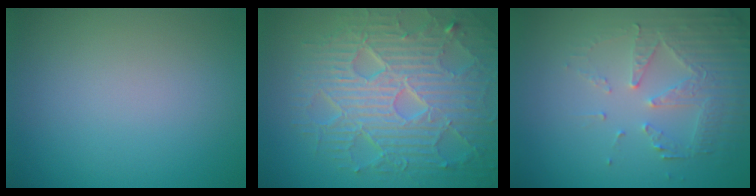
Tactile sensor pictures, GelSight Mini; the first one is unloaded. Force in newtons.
{"total": 9.9, "press": 6.6, "slide": 7.4}
{"total": 5.4, "press": 3.7, "slide": 3.9}